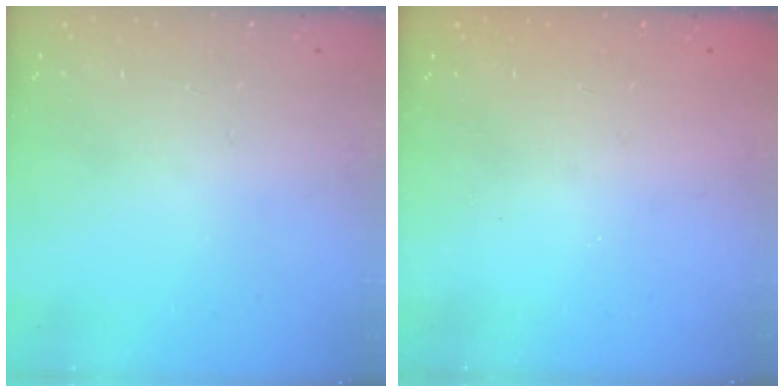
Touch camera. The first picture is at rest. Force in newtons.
{"total": 2.3, "press": 2.2, "slide": 0.8}